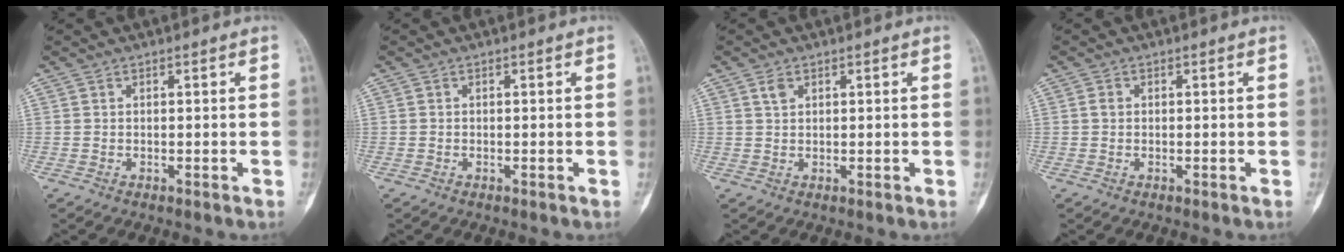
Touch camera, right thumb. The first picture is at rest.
{"total": 0.0}
{"total": 1.7, "force": [0.9, 1.0, 1.0], "torque": [-0.015, 0.000, 0.018]}
{"total": 1.0, "force": [0.1, 0.9, 0.5], "torque": [-0.009, 0.002, 0.001]}